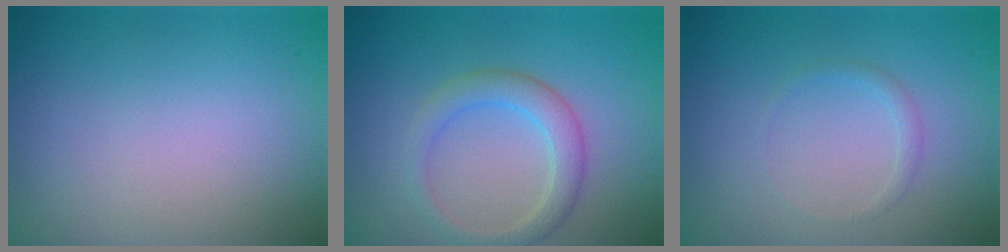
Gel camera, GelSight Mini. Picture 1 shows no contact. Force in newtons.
{"total": 2.9, "press": 2.9, "slide": 0.2}
{"total": 0.9, "press": 0.9, "slide": 0.1}